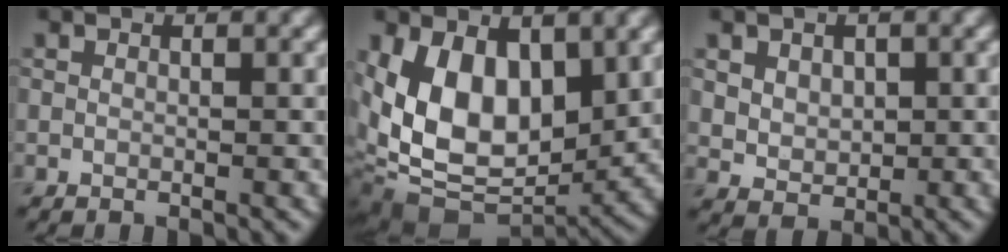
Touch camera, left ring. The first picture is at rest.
{"total": 11.2, "force": [1.3, 6.8, 8.8], "torque": [-0.167, -0.020, 0.020]}
{"total": 2.5, "force": [0.8, 2.0, 1.4], "torque": [-0.029, -0.003, 0.017]}